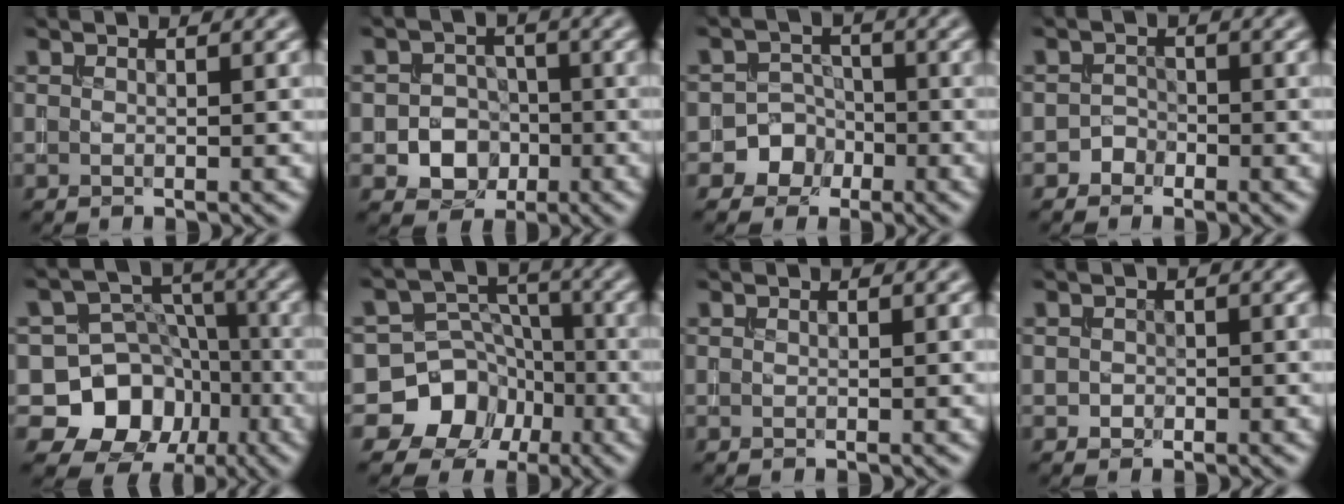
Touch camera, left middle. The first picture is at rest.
{"total": 4.4, "force": [-1.5, 3.8, 1.6], "torque": [0.000, 0.000, -0.043]}
{"total": 4.0, "force": [-2.0, 3.4, 0.2], "torque": [0.037, 0.007, -0.048]}
{"total": 1.1, "force": [-0.8, 0.7, -0.2], "torque": [0.012, 0.005, -0.012]}
{"total": 10.0, "force": [-3.9, 8.7, 3.0], "torque": [-0.046, 0.012, -0.101]}
{"total": 9.4, "force": [-4.6, 8.2, 1.2], "torque": [-0.007, 0.001, -0.101]}
{"total": 0.0}
{"total": 0.6, "force": [-0.2, 0.5, -0.2], "torque": [0.009, -0.003, -0.005]}